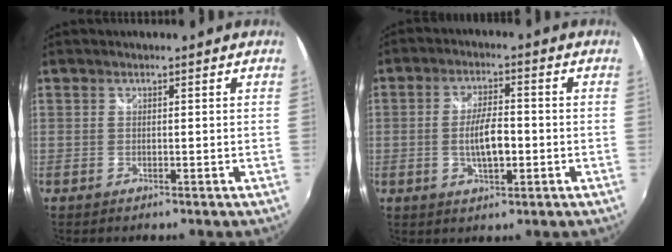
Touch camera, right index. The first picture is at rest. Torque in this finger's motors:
{"motor_torque": [1.08, 0.33, 0.44, 0.11]}